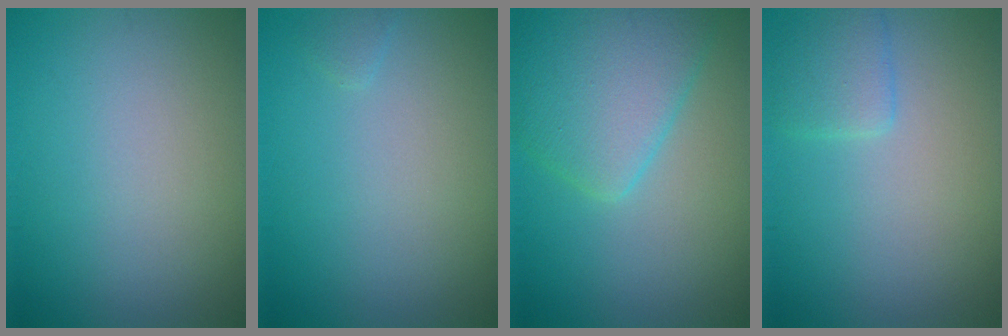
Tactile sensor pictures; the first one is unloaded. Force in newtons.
{"total": 0.6, "press": 0.6, "slide": 0.1}
{"total": 6.0, "press": 6.0, "slide": 0.2}
{"total": 1.9, "press": 1.9, "slide": 0.1}